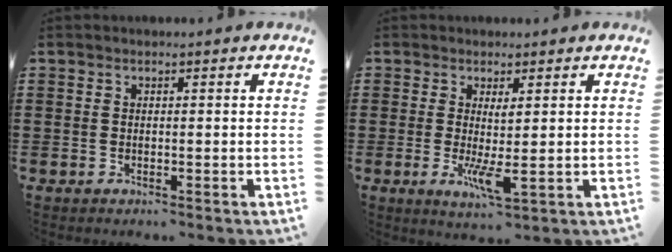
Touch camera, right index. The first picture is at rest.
{"total": 4.1, "force": [-0.1, 0.7, 4.1], "torque": [-0.082, -0.008, -0.002]}